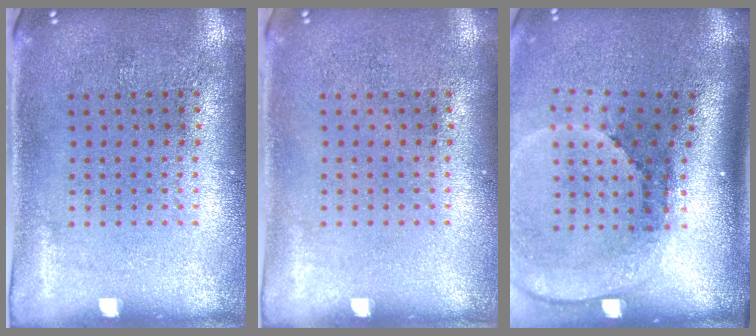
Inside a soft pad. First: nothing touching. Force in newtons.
{"total": 0.0}
{"total": 2.6, "press": 1.7, "slide": 1.9}